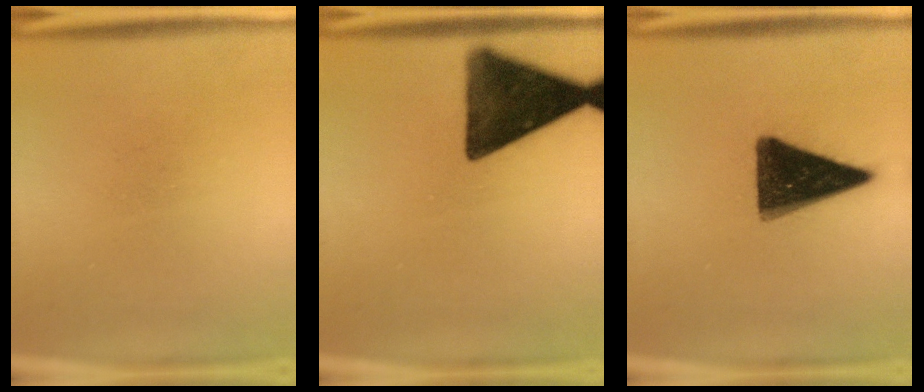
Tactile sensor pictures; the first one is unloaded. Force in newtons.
{"total": 14.5}
{"total": 15.0}